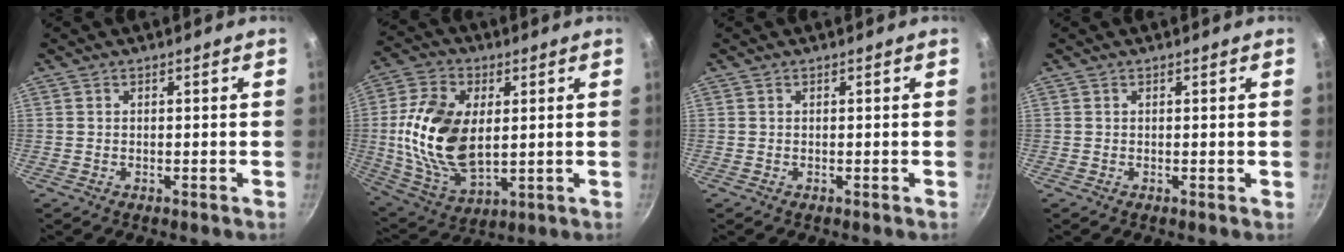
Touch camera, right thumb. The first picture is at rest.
{"total": 18.5, "force": [1.7, 10.9, 14.9], "torque": [-0.276, -0.004, 0.038]}
{"total": 0.0}
{"total": 0.0}